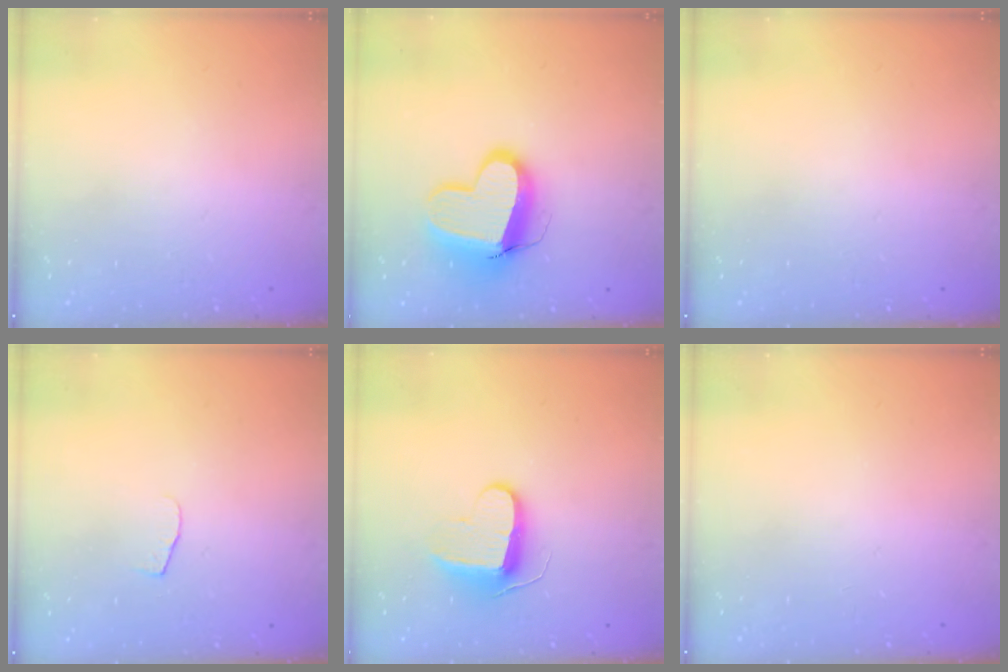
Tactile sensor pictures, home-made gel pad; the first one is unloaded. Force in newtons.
{"total": 13.1, "press": 13.0, "slide": 1.3}
{"total": 0.0}
{"total": 4.2, "press": 4.1, "slide": 0.4}
{"total": 9.3, "press": 9.3, "slide": 0.0}
{"total": 0.0}